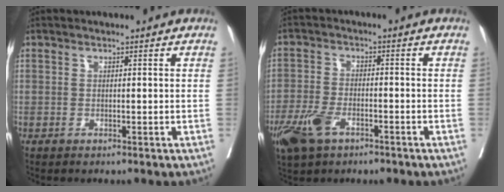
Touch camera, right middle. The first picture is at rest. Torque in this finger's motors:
{"motor_torque": [1.20, -0.93, 0.52, 0.12]}